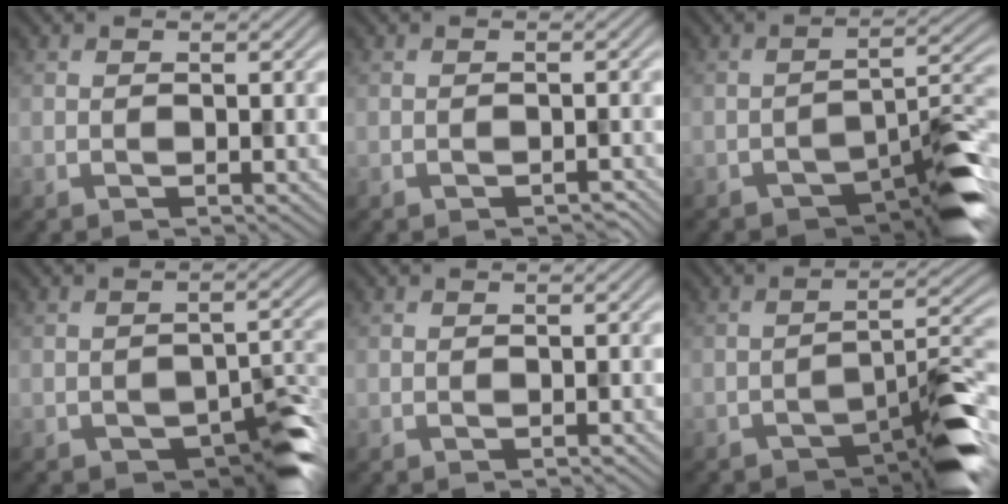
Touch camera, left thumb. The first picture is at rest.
{"total": 0.8, "force": [-0.7, 0.2, 0.3], "torque": [-0.005, -0.001, -0.012]}
{"total": 8.6, "force": [-5.7, 2.5, 5.9], "torque": [-0.073, 0.006, -0.094]}
{"total": 6.3, "force": [-3.8, 2.8, 4.1], "torque": [-0.046, -0.003, -0.052]}
{"total": 0.0}
{"total": 7.9, "force": [-5.5, 1.8, 5.4], "torque": [-0.071, 0.012, -0.090]}